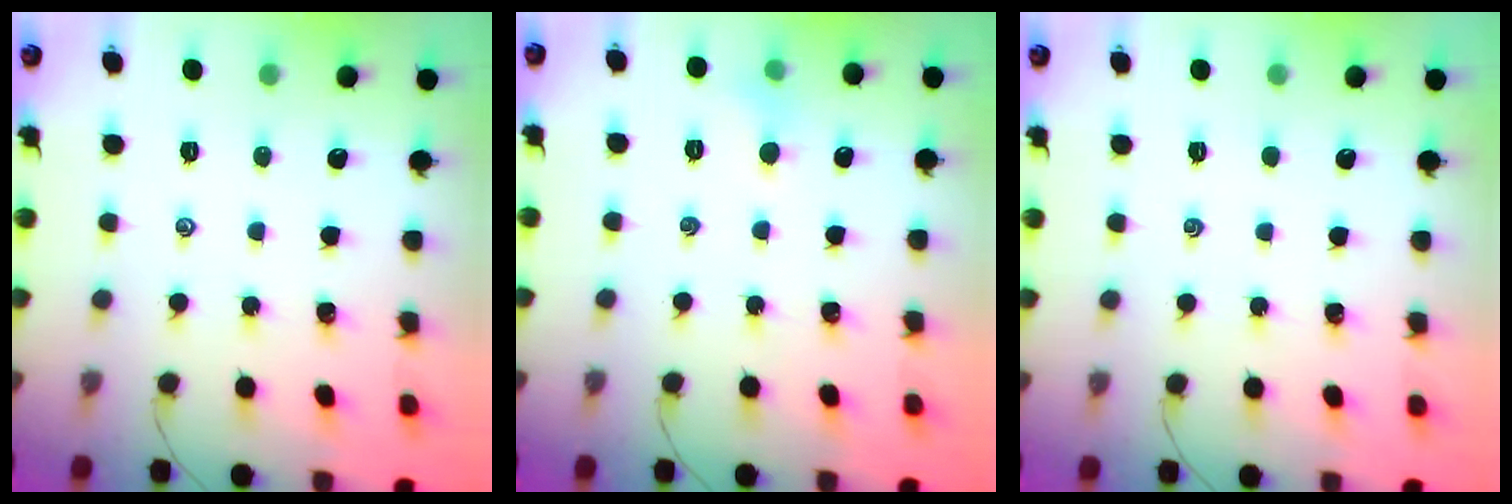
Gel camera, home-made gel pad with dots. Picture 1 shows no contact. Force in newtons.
{"total": 3.8, "press": 3.6, "slide": 1.2}
{"total": 0.0}